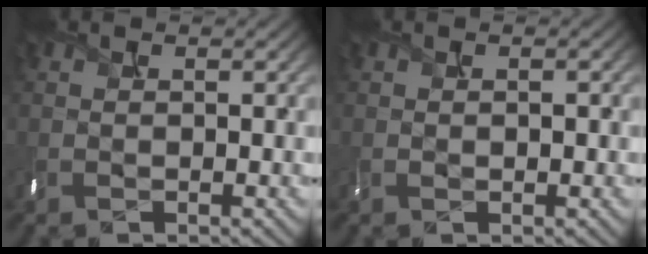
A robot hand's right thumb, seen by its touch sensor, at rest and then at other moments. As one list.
[{"total": 0.9, "force": [0.3, 0.5, 0.7], "torque": [-0.007, -0.006, 0.002]}]